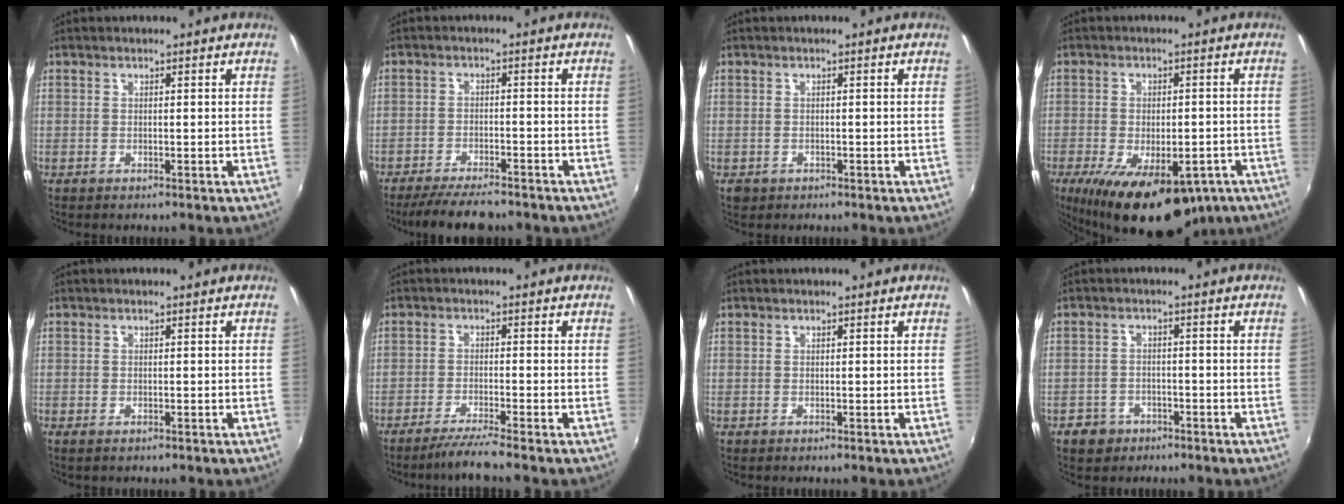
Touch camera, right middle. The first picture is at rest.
{"total": 9.0, "force": [-7.8, 1.7, 4.2], "torque": [-0.099, -0.020, -0.126]}
{"total": 1.7, "force": [-0.8, 1.4, 0.7], "torque": [-0.016, -0.005, -0.012]}
{"total": 18.5, "force": [-11.0, 8.5, 12.2], "torque": [-0.226, -0.040, -0.151]}
{"total": 1.1, "force": [-0.8, 0.5, 0.6], "torque": [-0.012, -0.006, -0.014]}
{"total": 5.6, "force": [-4.7, -1.2, 2.7], "torque": [-0.064, -0.013, -0.083]}
{"total": 0.0}
{"total": 4.9, "force": [-3.1, 3.6, 1.1], "torque": [-0.043, 0.005, -0.049]}